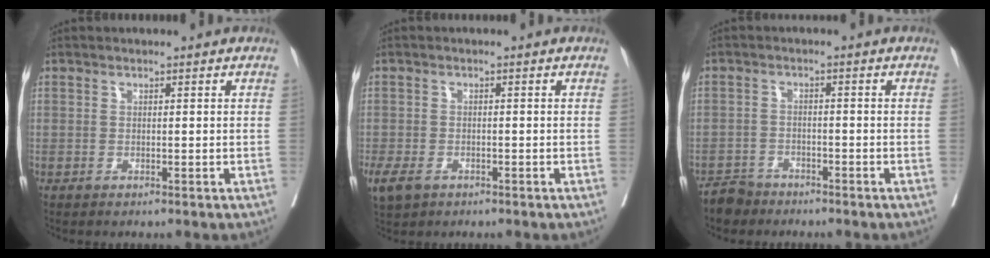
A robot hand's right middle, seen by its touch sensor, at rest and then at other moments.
{"total": 7.8, "force": [-4.2, 5.3, 3.9], "torque": [-0.107, -0.011, -0.064]}
{"total": 3.3, "force": [-3.0, 1.6, -0.1], "torque": [-0.004, 0.001, -0.055]}